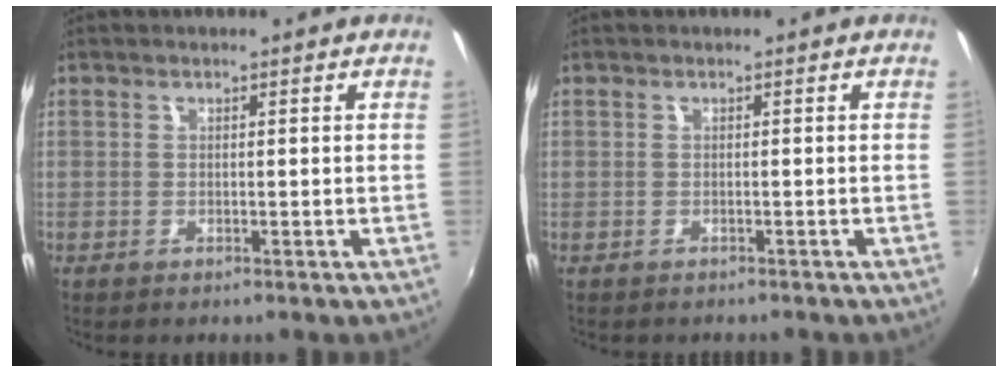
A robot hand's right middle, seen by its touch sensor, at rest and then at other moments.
{"total": 1.2, "force": [-0.8, 0.9, -0.1], "torque": [-0.005, 0.000, -0.011]}